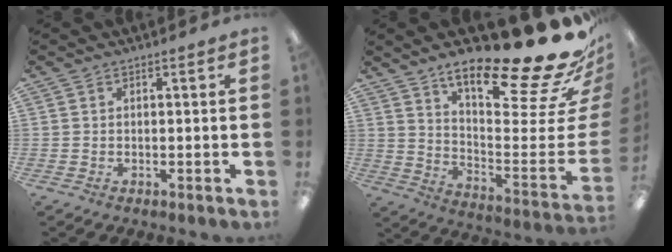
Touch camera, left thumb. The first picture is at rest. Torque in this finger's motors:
{"motor_torque": [2.35, 2.32, 0.96, -1.80, 0.08]}